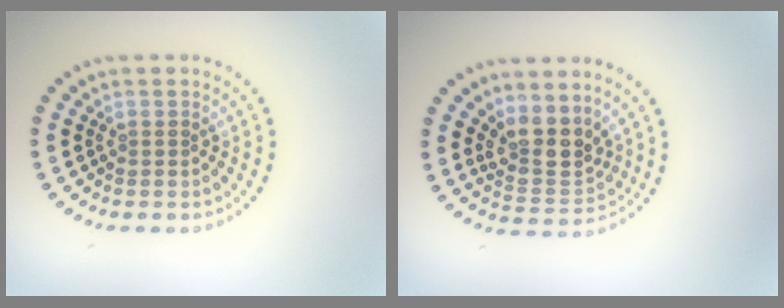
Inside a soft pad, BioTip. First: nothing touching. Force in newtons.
{"total": 3.6, "press": 2.8, "slide": 2.2}